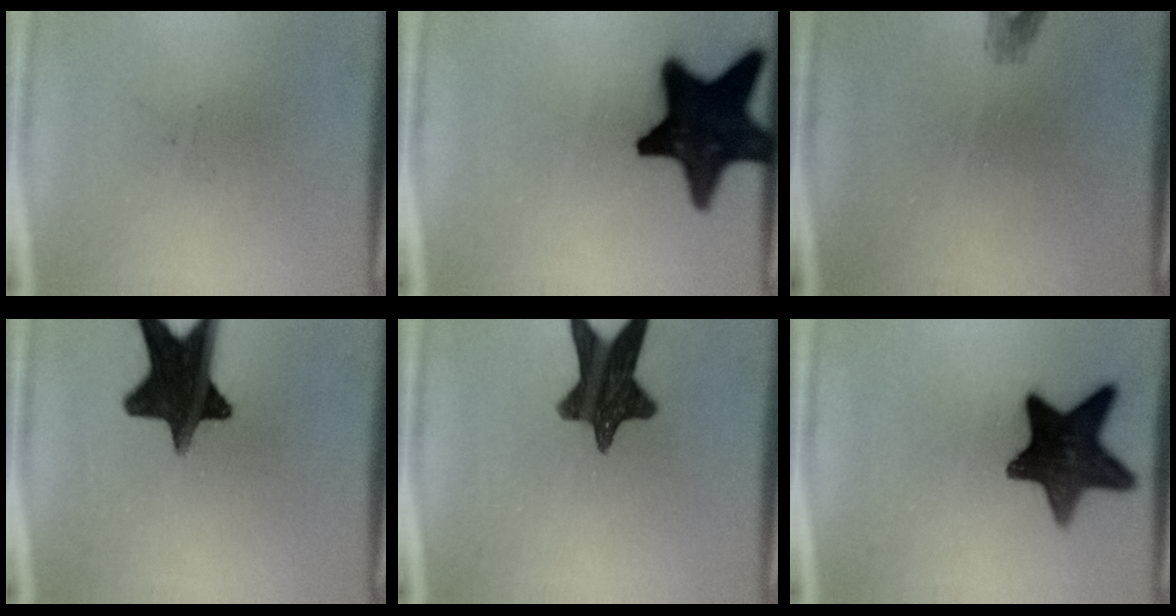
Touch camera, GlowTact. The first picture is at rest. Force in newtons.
{"total": 19.8}
{"total": 1.2}
{"total": 15.7}
{"total": 12.9}
{"total": 15.0}